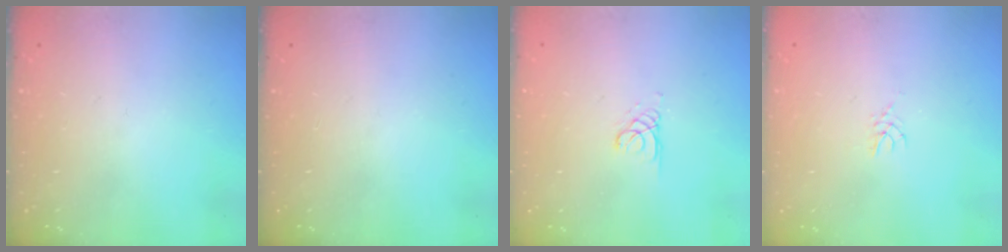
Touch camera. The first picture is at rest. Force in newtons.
{"total": 0.0}
{"total": 1.3, "press": 1.3, "slide": 0.1}
{"total": 2.5, "press": 2.4, "slide": 0.4}